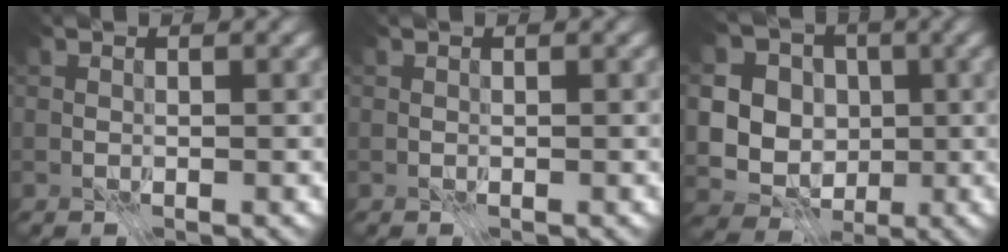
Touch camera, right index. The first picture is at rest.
{"total": 0.0}
{"total": 12.6, "force": [0.6, 11.6, 5.0], "torque": [-0.121, 0.020, -0.010]}